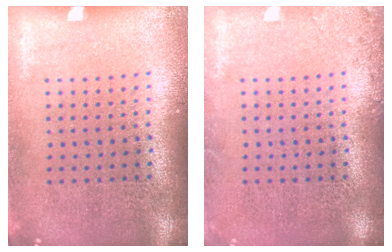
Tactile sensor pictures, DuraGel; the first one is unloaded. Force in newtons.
{"total": 1.3, "press": 1.3, "slide": 0.2}